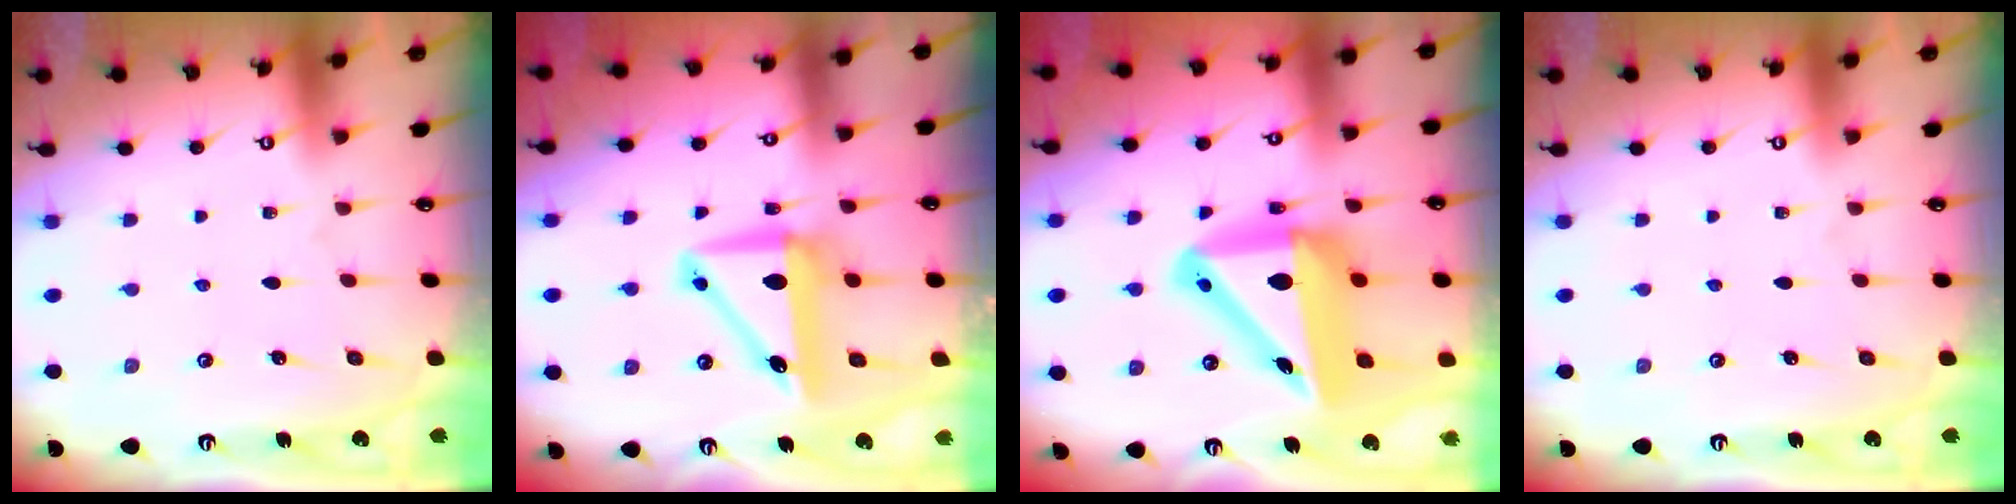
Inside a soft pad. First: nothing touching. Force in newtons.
{"total": 9.6, "press": 9.4, "slide": 2.1}
{"total": 17.0, "press": 16.5, "slide": 4.0}
{"total": 0.0}